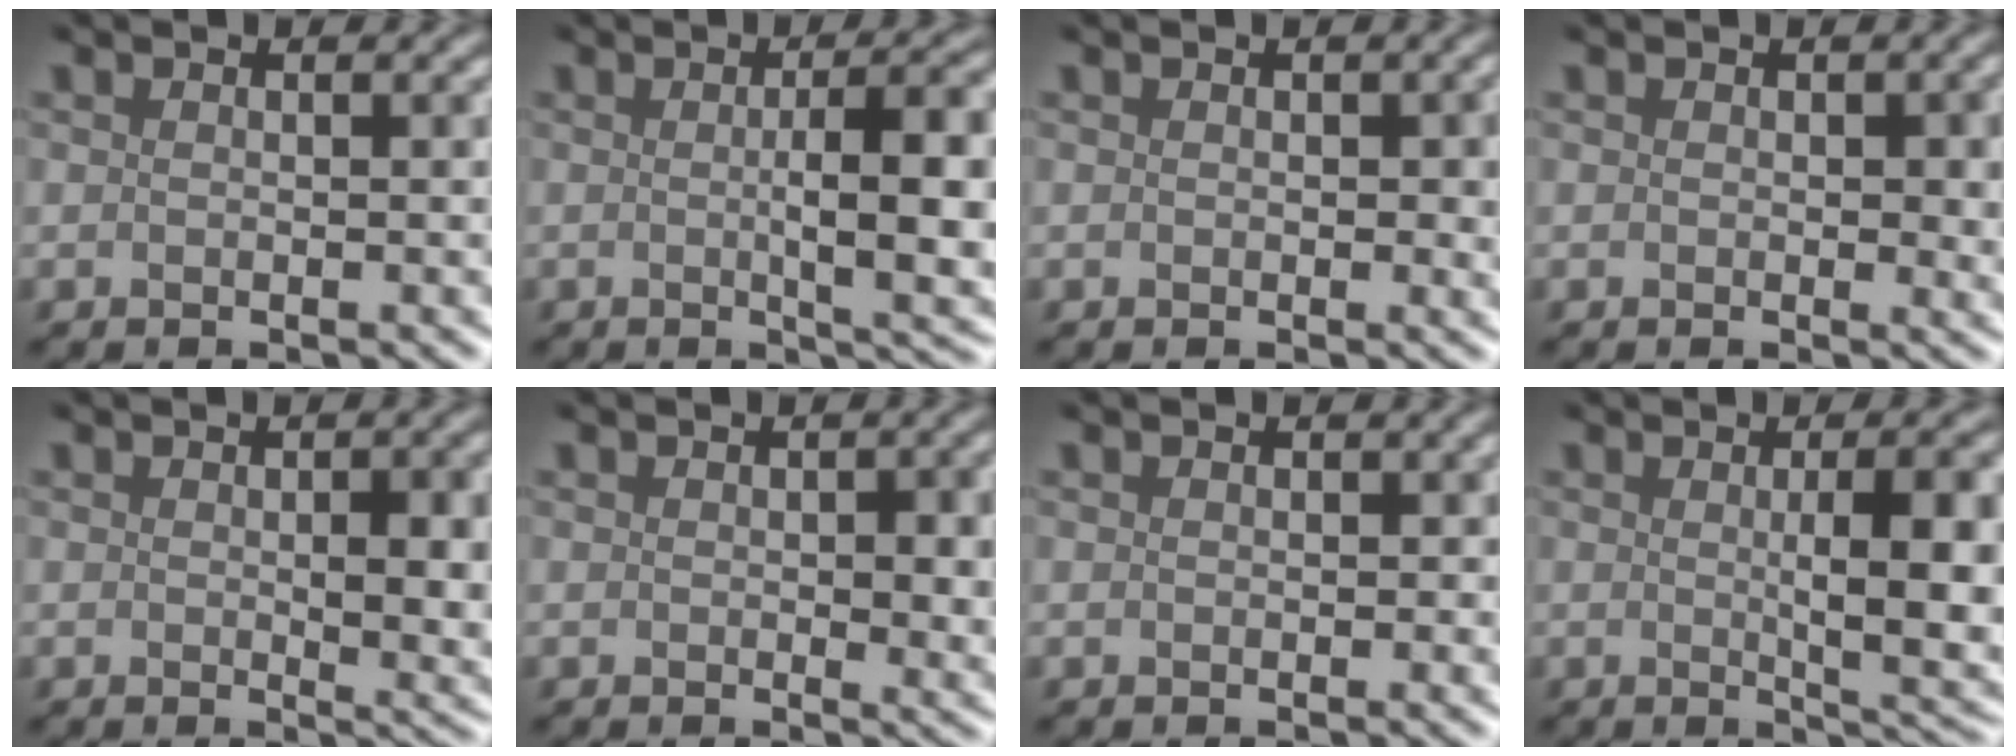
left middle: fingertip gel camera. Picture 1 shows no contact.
{"total": 7.8, "force": [-0.1, 1.8, 7.6], "torque": [-0.099, 0.006, 0.012]}
{"total": 0.9, "force": [-0.1, 0.0, 0.9], "torque": [-0.026, 0.001, 0.012]}
{"total": 1.6, "force": [0.1, 0.2, 1.6], "torque": [-0.039, 0.003, 0.014]}
{"total": 3.8, "force": [-0.1, 0.7, 3.8], "torque": [-0.069, -0.001, 0.015]}
{"total": 2.8, "force": [0.0, 0.5, 2.7], "torque": [-0.054, 0.003, 0.013]}
{"total": 0.0}
{"total": 7.6, "force": [0.0, 1.6, 7.4], "torque": [-0.099, 0.005, 0.016]}